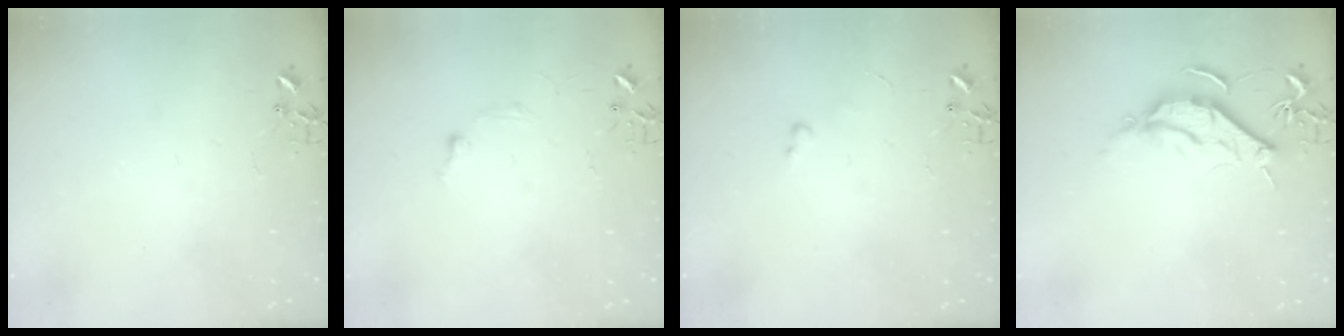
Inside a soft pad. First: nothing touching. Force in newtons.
{"total": 5.8, "press": 5.7, "slide": 0.7}
{"total": 2.4, "press": 2.3, "slide": 0.4}
{"total": 9.1, "press": 9.0, "slide": 0.8}